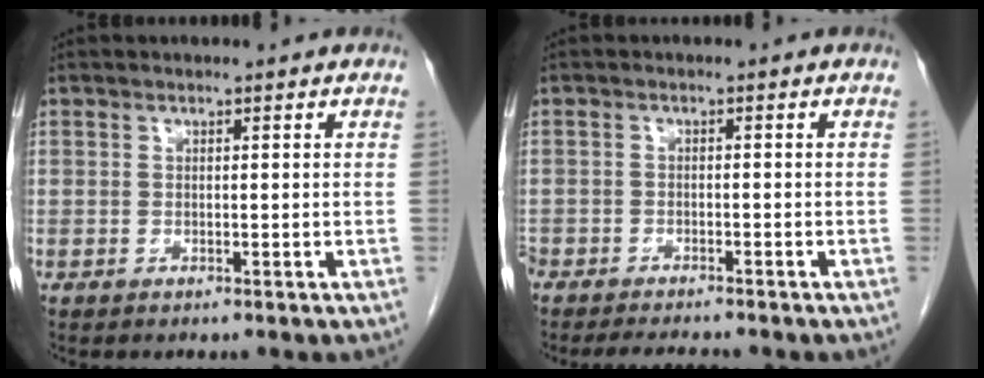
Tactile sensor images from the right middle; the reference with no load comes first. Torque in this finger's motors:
{"motor_torque": [0.13, -0.10, 0.08, 0.09]}